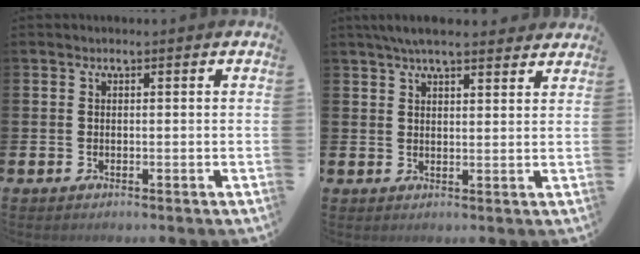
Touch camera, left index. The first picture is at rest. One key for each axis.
{"total": 4.9, "fx": 4.4, "fy": 0.8, "fz": 2.0, "tx": -0.047, "ty": -0.009, "tz": 0.081}